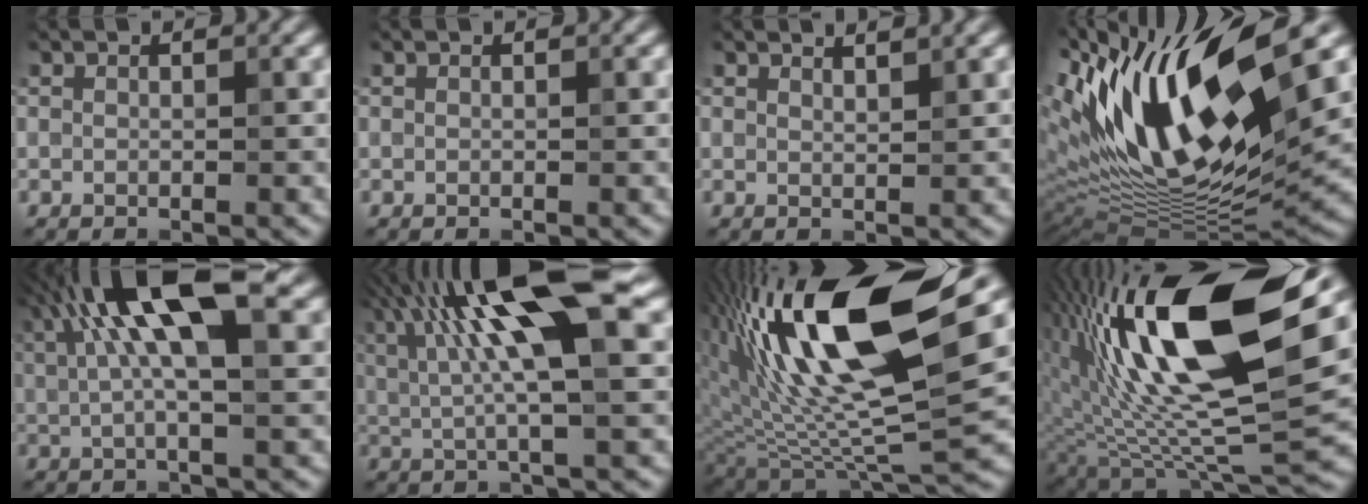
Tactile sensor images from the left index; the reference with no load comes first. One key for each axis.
{"total": 0.0}
{"total": 1.5, "fx": 1.4, "fy": 0.1, "fz": 0.3, "tx": 0.003, "ty": 0.003, "tz": 0.018}
{"total": 17.7, "fx": 5.0, "fy": 5.6, "fz": 16.0, "tx": -0.305, "ty": 0.010, "tz": 0.080}
{"total": 10.7, "fx": 3.8, "fy": 3.0, "fz": 9.5, "tx": -0.175, "ty": 0.013, "tz": 0.059}
{"total": 12.2, "fx": 4.1, "fy": 2.3, "fz": 11.3, "tx": -0.198, "ty": 0.013, "tz": 0.068}
{"total": 17.8, "fx": 6.3, "fy": 6.0, "fz": 15.5, "tx": -0.282, "ty": 0.011, "tz": 0.102}
{"total": 19.3, "fx": 6.2, "fy": 7.6, "fz": 16.6, "tx": -0.310, "ty": 0.009, "tz": 0.106}